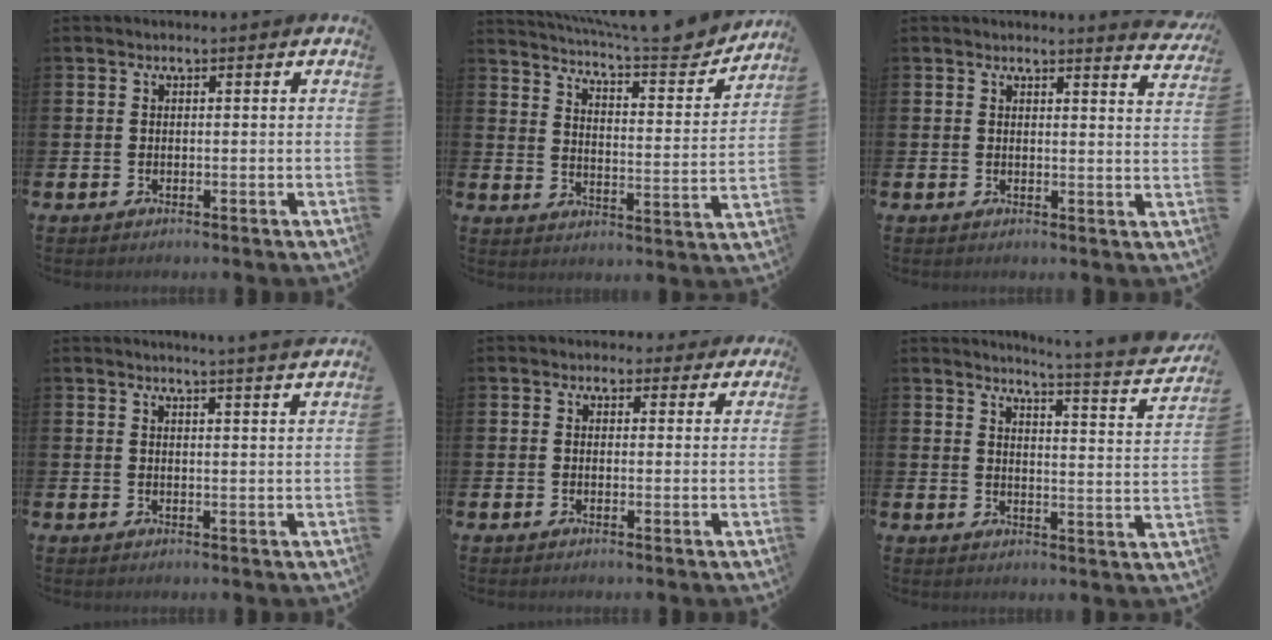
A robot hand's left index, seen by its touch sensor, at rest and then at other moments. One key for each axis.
{"total": 7.5, "fx": 7.0, "fy": 0.7, "fz": 2.6, "tx": -0.067, "ty": -0.054, "tz": 0.118}
{"total": 2.7, "fx": 2.7, "fy": -0.2, "fz": 0.2, "tx": 0.009, "ty": -0.025, "tz": 0.045}
{"total": 3.1, "fx": 3.0, "fy": -0.8, "fz": 0.3, "tx": 0.000, "ty": -0.022, "tz": 0.053}
{"total": 1.8, "fx": 1.3, "fy": 1.2, "fz": 0.1, "tx": 0.008, "ty": -0.001, "tz": 0.019}
{"total": 4.4, "fx": 4.0, "fy": -0.6, "fz": 1.7, "tx": -0.031, "ty": -0.047, "tz": 0.055}